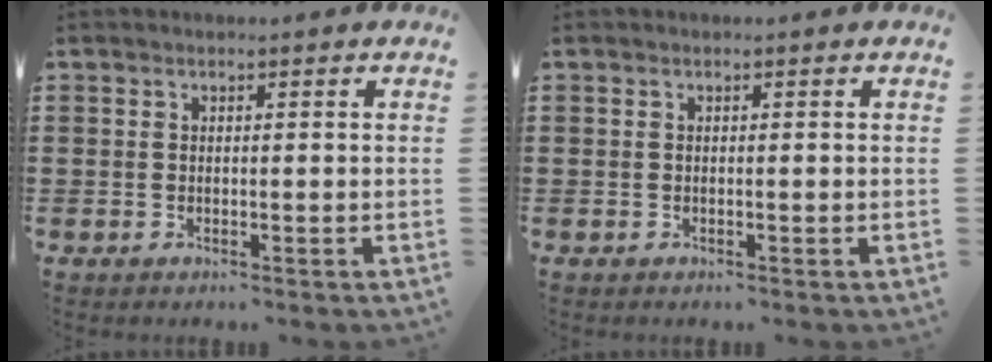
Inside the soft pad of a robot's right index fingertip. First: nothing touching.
{"total": 0.0}